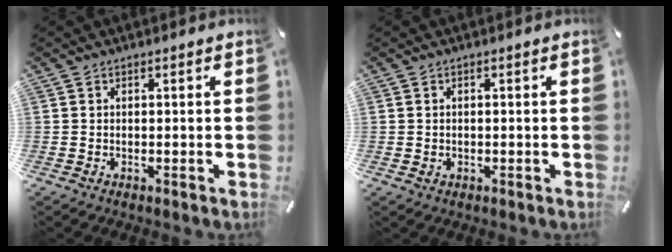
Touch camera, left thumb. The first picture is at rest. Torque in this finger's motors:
{"motor_torque": [-0.09, -0.63, -0.06, -0.01, -0.01]}